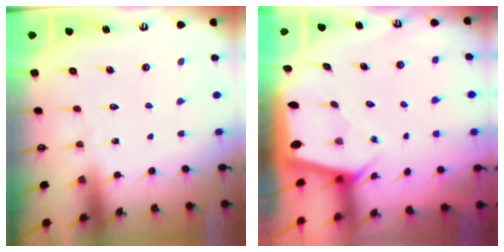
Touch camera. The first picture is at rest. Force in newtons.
{"total": 1.9, "press": 1.9, "slide": 0.1}